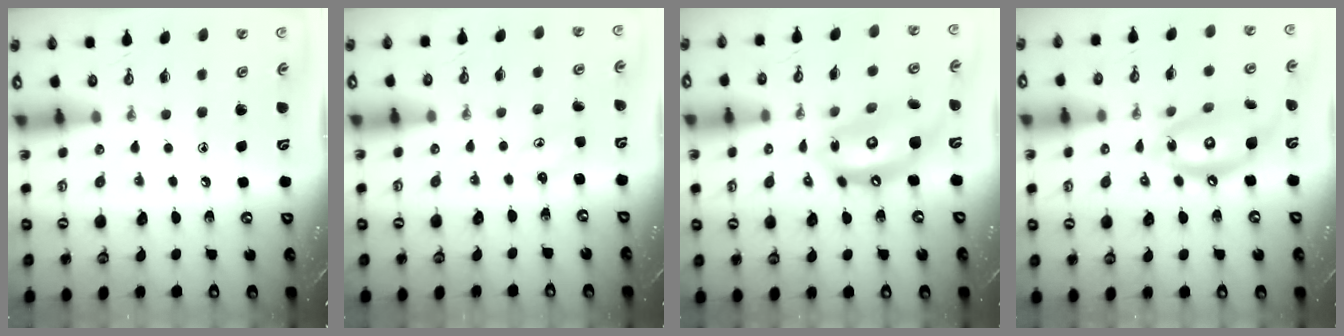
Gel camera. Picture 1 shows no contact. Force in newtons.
{"total": 2.5, "press": 2.5, "slide": 0.3}
{"total": 15.0, "press": 14.9, "slide": 1.6}
{"total": 14.7, "press": 14.6, "slide": 1.8}